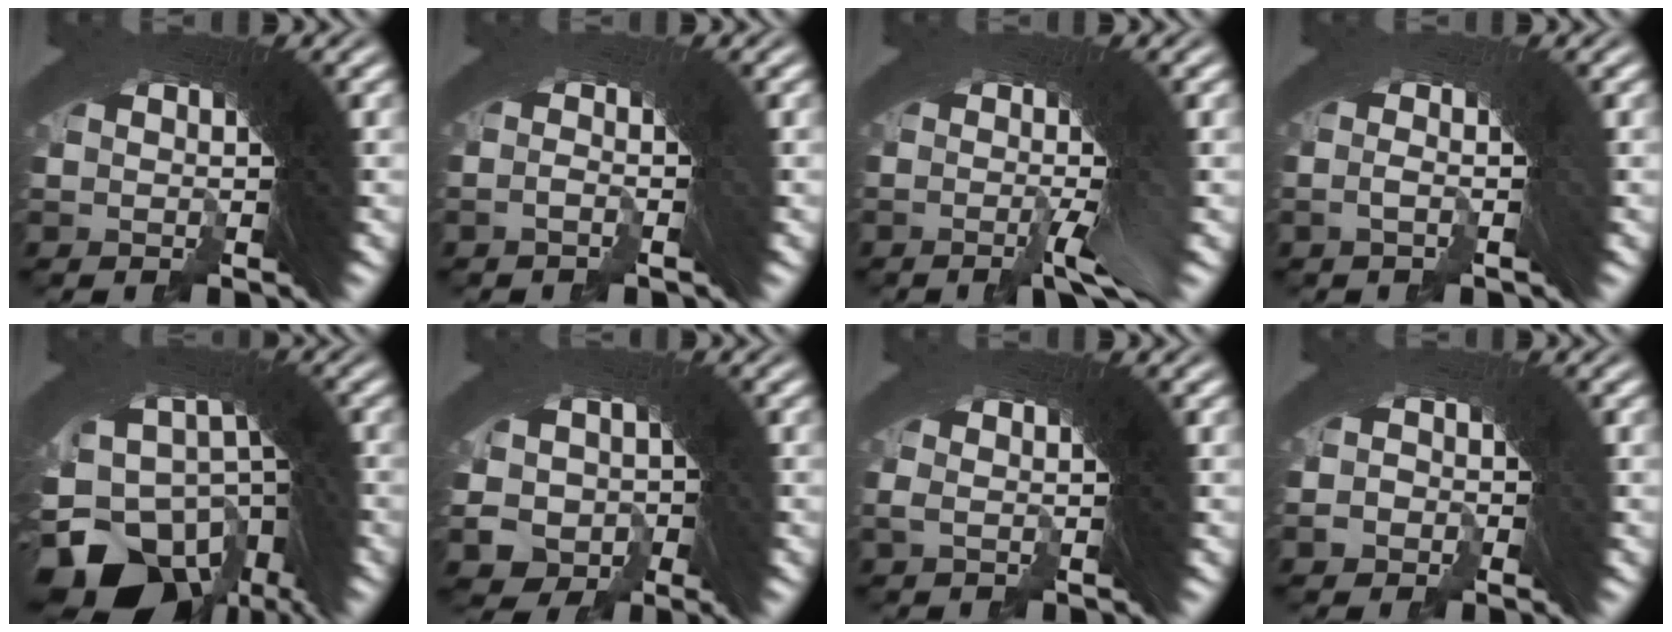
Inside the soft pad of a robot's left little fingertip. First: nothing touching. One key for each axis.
{"total": 1.8, "fx": -1.4, "fy": -0.8, "fz": 0.7, "tx": -0.006, "ty": 0.009, "tz": -0.028}
{"total": 3.4, "fx": -1.5, "fy": -0.3, "fz": 3.1, "tx": -0.035, "ty": 0.009, "tz": -0.032}
{"total": 1.7, "fx": -1.0, "fy": -0.8, "fz": 1.1, "tx": -0.014, "ty": 0.012, "tz": -0.021}
{"total": 15.5, "fx": -5.8, "fy": 9.9, "fz": 10.3, "tx": -0.240, "ty": -0.072, "tz": -0.059}
{"total": 10.7, "fx": -2.7, "fy": 9.6, "fz": 4.1, "tx": -0.125, "ty": -0.059, "tz": -0.033}
{"total": 1.5, "fx": 0.4, "fy": -0.2, "fz": 1.4, "tx": -0.010, "ty": 0.012, "tz": 0.002}
{"total": 1.7, "fx": -1.5, "fy": 0.6, "fz": -0.5, "tx": 0.020, "ty": 0.008, "tz": -0.033}